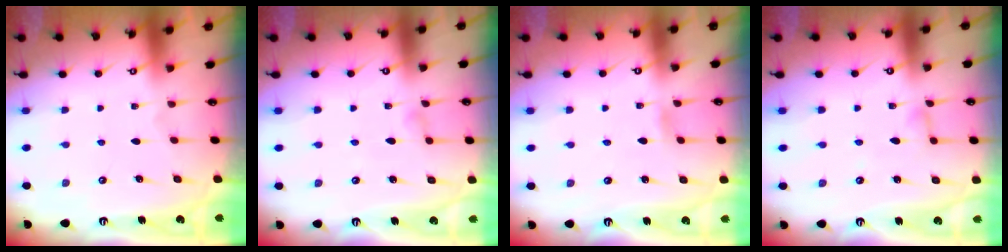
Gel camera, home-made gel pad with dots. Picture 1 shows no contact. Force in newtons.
{"total": 3.8, "press": 3.8, "slide": 0.5}
{"total": 2.0, "press": 2.0, "slide": 0.2}
{"total": 3.0, "press": 3.0, "slide": 0.3}